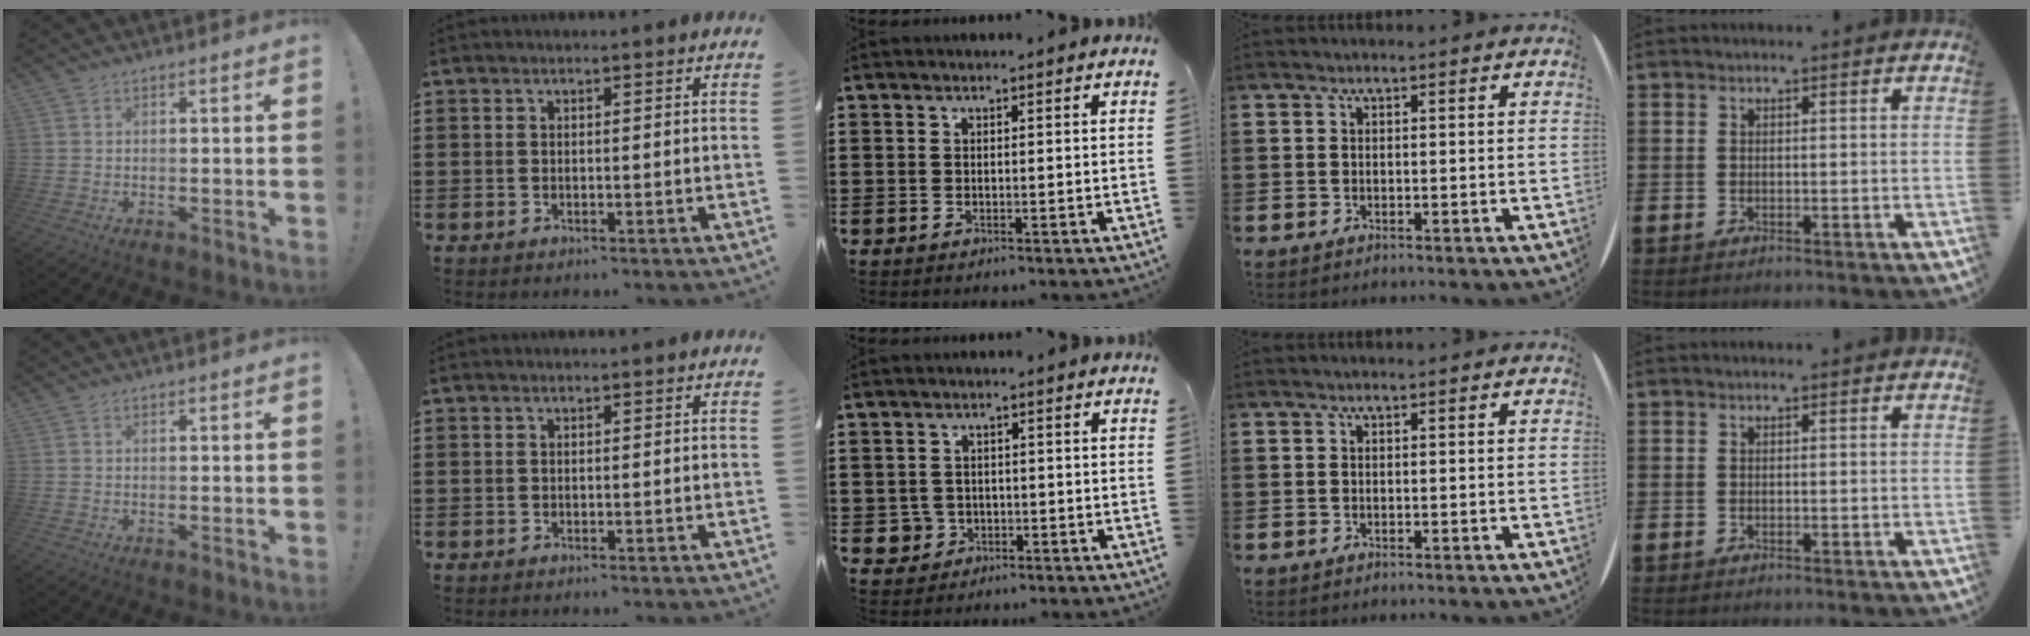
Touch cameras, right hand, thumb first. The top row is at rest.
{"middle": {"total": 2.5, "force": [-0.7, 2.4, 0.4], "torque": [-0.018, 0.003, -0.016]}}